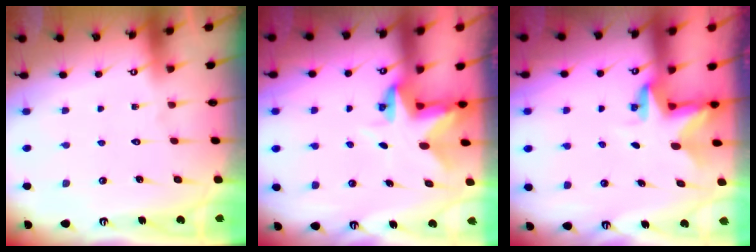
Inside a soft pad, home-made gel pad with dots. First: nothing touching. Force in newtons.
{"total": 4.4, "press": 4.4, "slide": 0.5}
{"total": 2.8, "press": 2.8, "slide": 0.1}